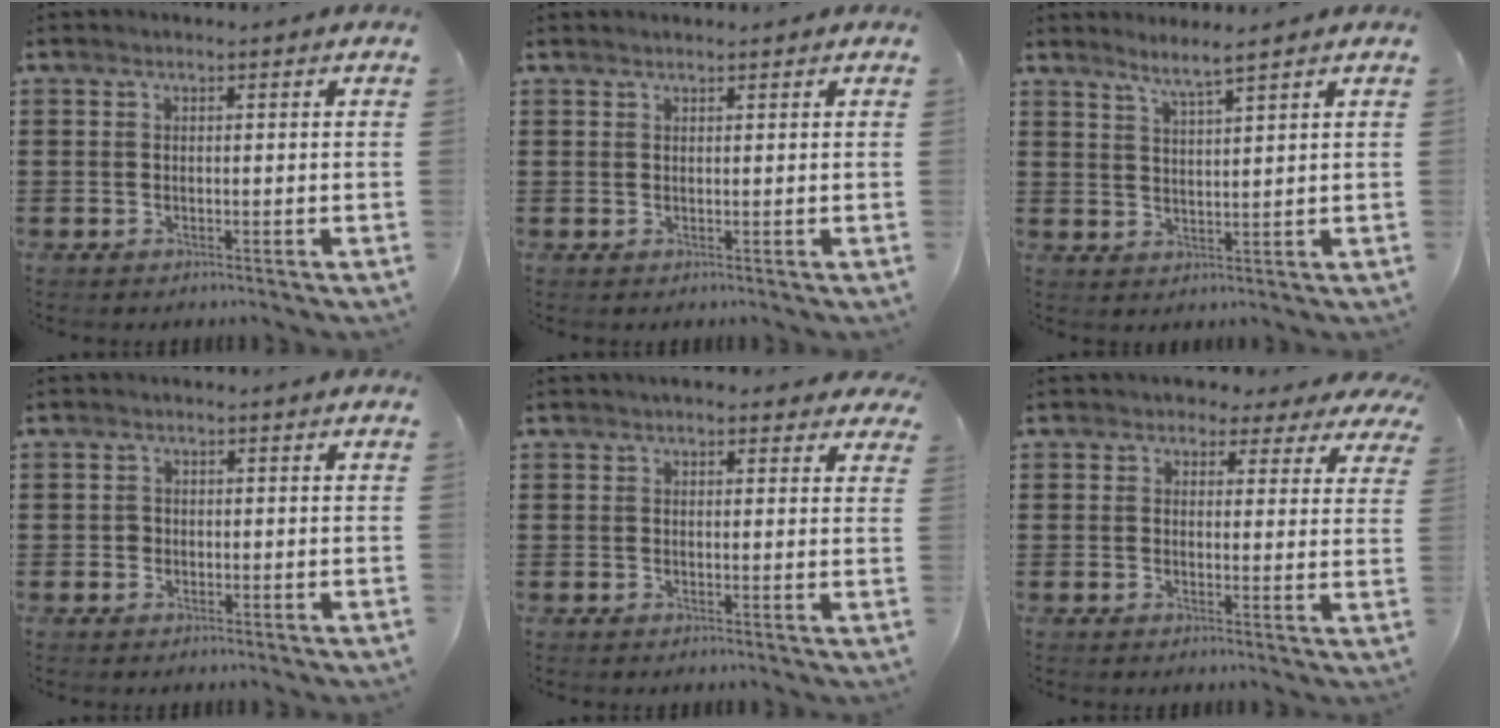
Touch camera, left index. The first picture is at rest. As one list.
[{"total": 0.6, "force": [0.6, 0.1, 0.1], "torque": [-0.004, 0.000, 0.011]}, {"total": 3.2, "force": [2.8, -0.7, 1.2], "torque": [-0.032, -0.007, 0.050]}, {"total": 1.0, "force": [-0.2, 1.0, 0.3], "torque": [-0.009, 0.006, -0.005]}, {"total": 2.3, "force": [2.1, 0.7, 0.7], "torque": [-0.019, 0.005, 0.037]}, {"total": 2.6, "force": [2.1, 1.5, 0.6], "torque": [-0.017, -0.001, 0.035]}]